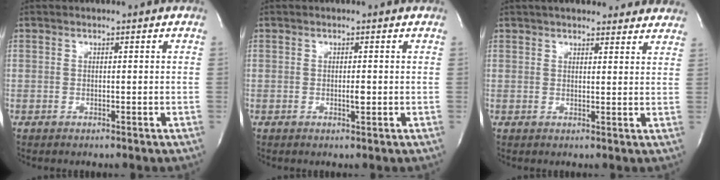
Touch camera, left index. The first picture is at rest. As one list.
[{"total": 1.0, "force": [-0.1, 0.2, 1.0], "torque": [-0.016, -0.001, -0.001]}, {"total": 15.0, "force": [13.3, 3.9, 5.7], "torque": [-0.061, 0.027, 0.160]}]